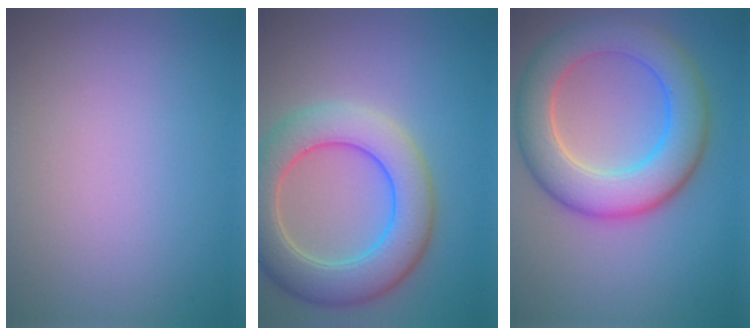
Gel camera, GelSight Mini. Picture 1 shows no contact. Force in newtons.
{"total": 7.5, "press": 7.5, "slide": 0.4}
{"total": 7.9, "press": 7.9, "slide": 0.4}